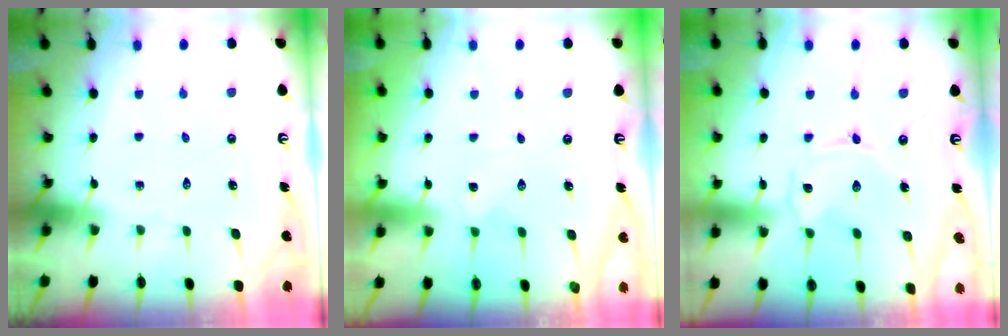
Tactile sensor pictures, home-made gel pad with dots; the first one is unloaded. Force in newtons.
{"total": 0.7, "press": 0.6, "slide": 0.3}
{"total": 0.8, "press": 0.8, "slide": 0.3}